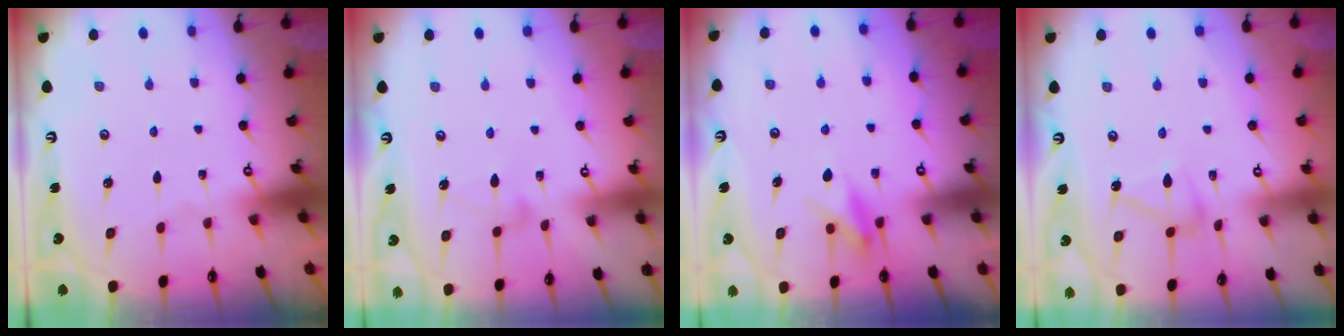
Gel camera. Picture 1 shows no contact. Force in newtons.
{"total": 6.5, "press": 6.5, "slide": 0.3}
{"total": 6.5, "press": 6.5, "slide": 0.6}
{"total": 9.8, "press": 9.8, "slide": 0.5}